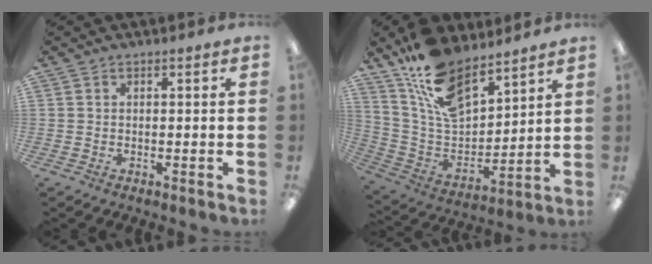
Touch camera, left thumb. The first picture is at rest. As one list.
[{"total": 16.3, "force": [12.2, 7.1, 8.3], "torque": [-0.175, -0.063, 0.226]}]